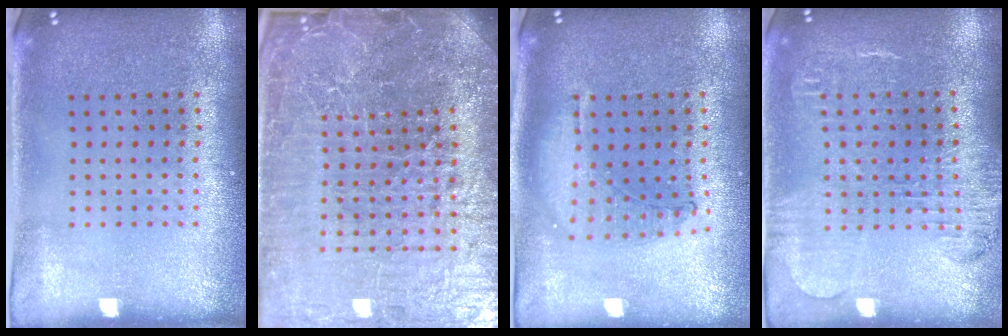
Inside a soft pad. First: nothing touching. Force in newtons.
{"total": 7.5, "press": 6.5, "slide": 3.6}
{"total": 1.0, "press": 1.0, "slide": 0.2}
{"total": 1.8, "press": 1.7, "slide": 0.7}